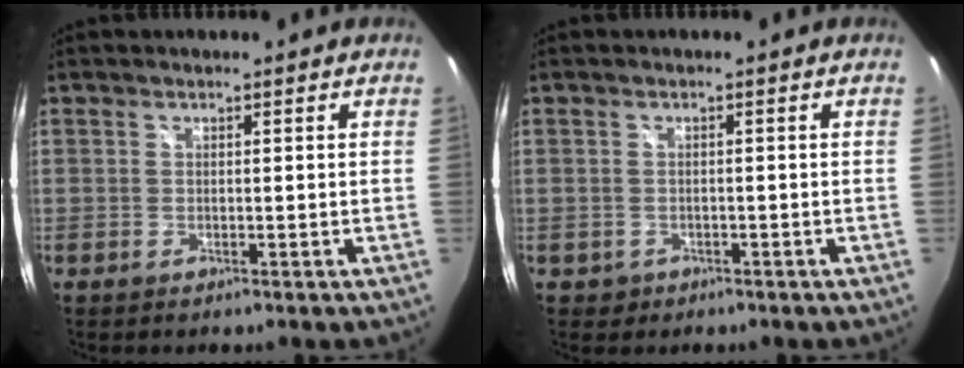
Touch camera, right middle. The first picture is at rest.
{"total": 1.9, "force": [-0.8, 1.7, 0.5], "torque": [-0.015, -0.002, -0.008]}